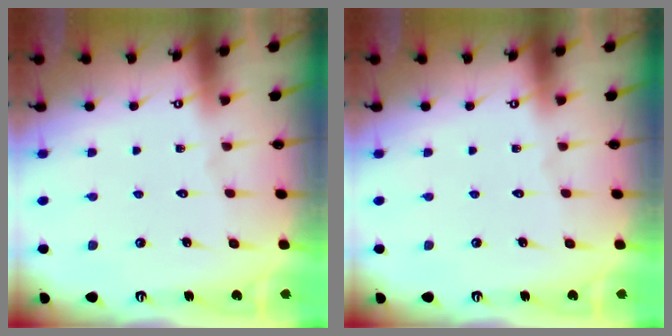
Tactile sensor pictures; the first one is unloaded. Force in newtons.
{"total": 0.0}